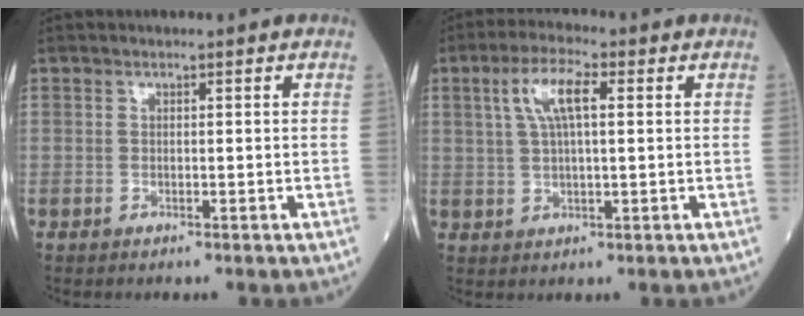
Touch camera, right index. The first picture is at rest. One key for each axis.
{"total": 6.5, "fx": 2.0, "fy": 1.6, "fz": 6.0, "tx": -0.123, "ty": 0.016, "tz": 0.038}